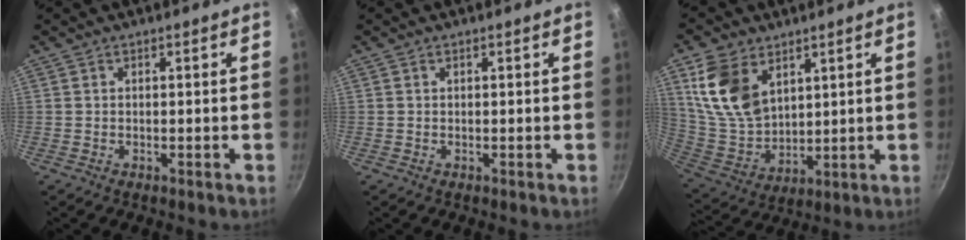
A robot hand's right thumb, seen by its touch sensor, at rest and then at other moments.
{"total": 0.0}
{"total": 14.6, "force": [6.5, 9.5, 9.0], "torque": [-0.155, -0.032, 0.144]}